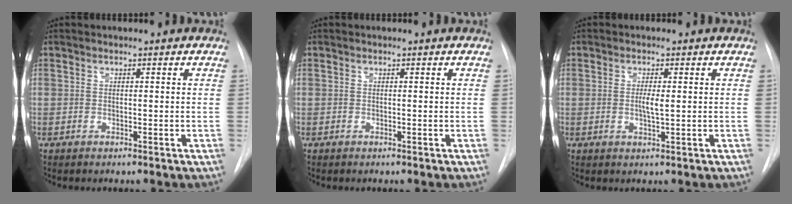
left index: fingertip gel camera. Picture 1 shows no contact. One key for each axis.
{"total": 0.0}
{"total": 2.2, "fx": 0.1, "fy": 0.3, "fz": 2.2, "tx": -0.044, "ty": -0.002, "tz": 0.003}